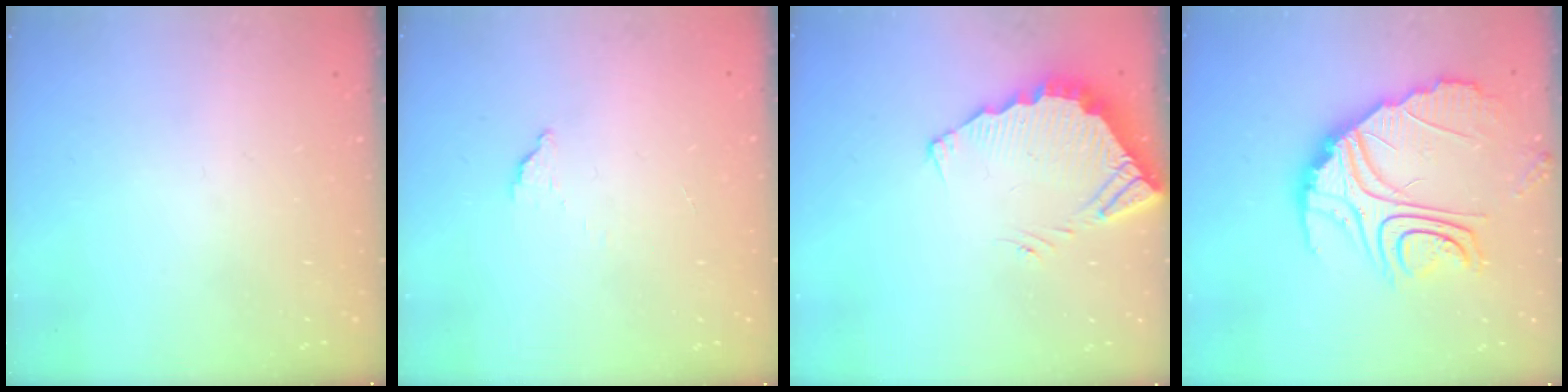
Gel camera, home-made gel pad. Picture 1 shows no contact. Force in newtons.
{"total": 2.6, "press": 2.6, "slide": 0.3}
{"total": 4.8, "press": 4.7, "slide": 0.7}
{"total": 15.7, "press": 15.6, "slide": 1.4}